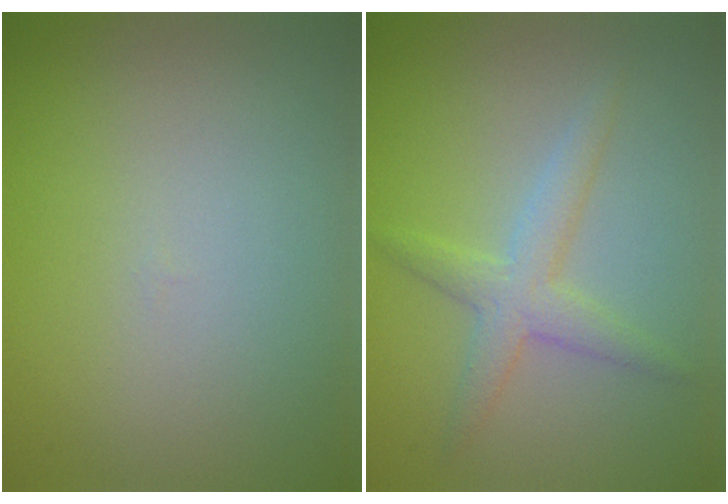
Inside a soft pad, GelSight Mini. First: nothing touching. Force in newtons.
{"total": 3.0, "press": 3.0, "slide": 0.2}